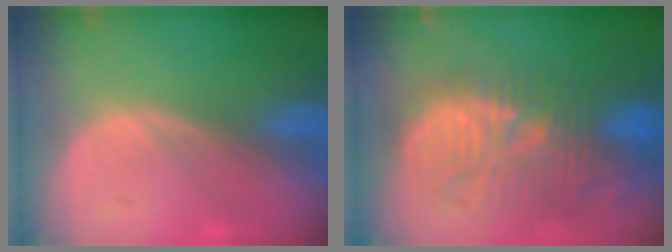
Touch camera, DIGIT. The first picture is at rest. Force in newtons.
{"total": 12.2, "press": 11.7, "slide": 3.6}